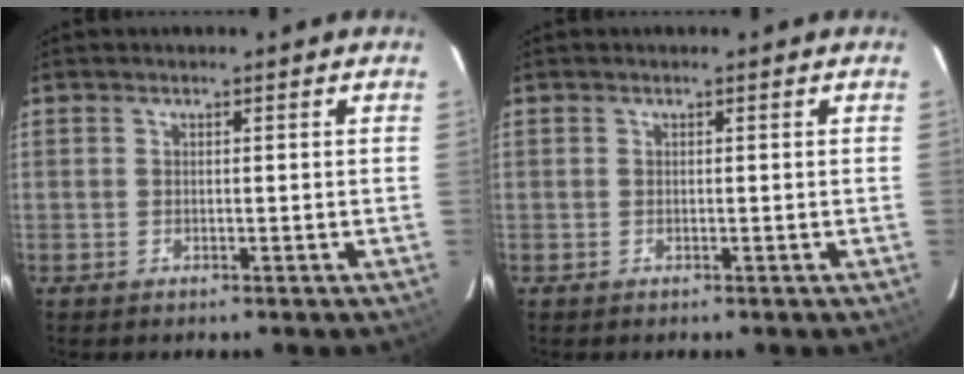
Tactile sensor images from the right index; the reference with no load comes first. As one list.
[{"total": 0.0}]